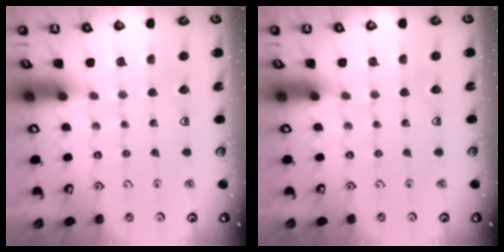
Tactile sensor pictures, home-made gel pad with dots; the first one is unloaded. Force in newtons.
{"total": 0.0}